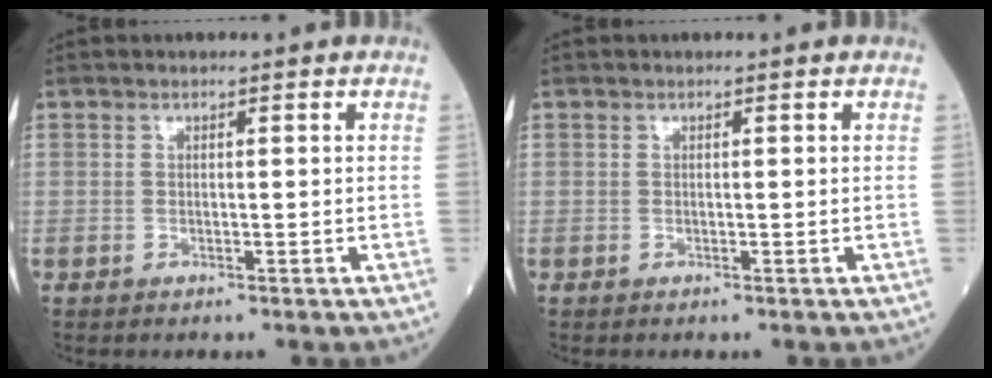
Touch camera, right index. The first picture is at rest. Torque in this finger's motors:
{"motor_torque": [0.00, 0.00, 0.00, -0.01]}